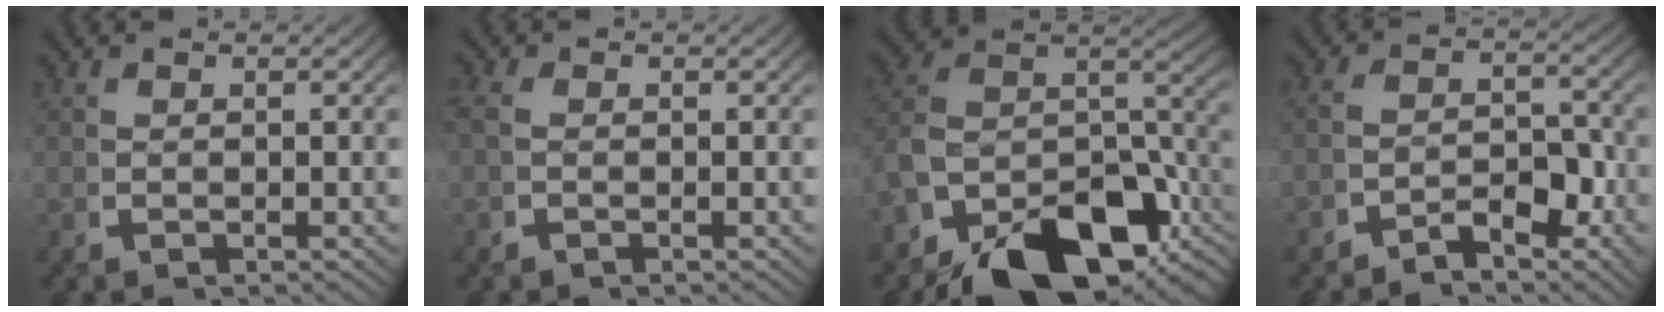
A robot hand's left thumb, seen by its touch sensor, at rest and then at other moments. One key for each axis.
{"total": 0.8, "fx": -0.2, "fy": 0.5, "fz": 0.6, "tx": -0.022, "ty": -0.002, "tz": -0.003}
{"total": 14.8, "fx": -4.4, "fy": 9.2, "fz": 10.7, "tx": -0.201, "ty": -0.037, "tz": -0.060}
{"total": 3.7, "fx": -2.3, "fy": 1.8, "fz": 2.3, "tx": -0.029, "ty": -0.011, "tz": -0.043}